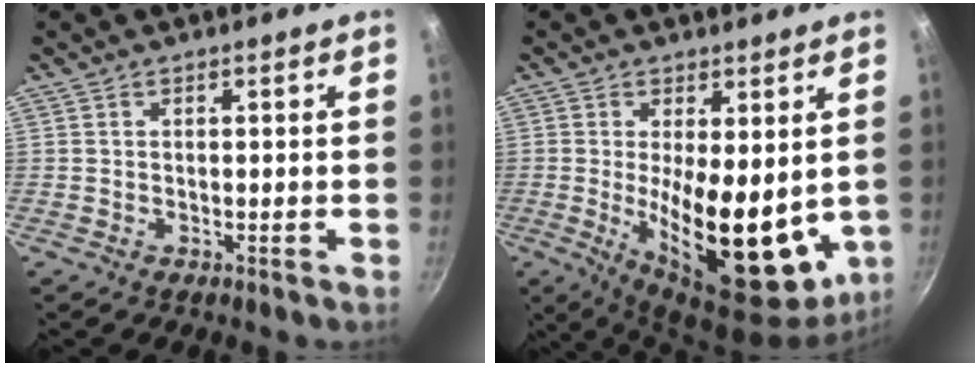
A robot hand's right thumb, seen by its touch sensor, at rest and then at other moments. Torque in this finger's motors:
{"motor_torque": [2.49, 2.52, 1.90, 0.04, 0.56]}